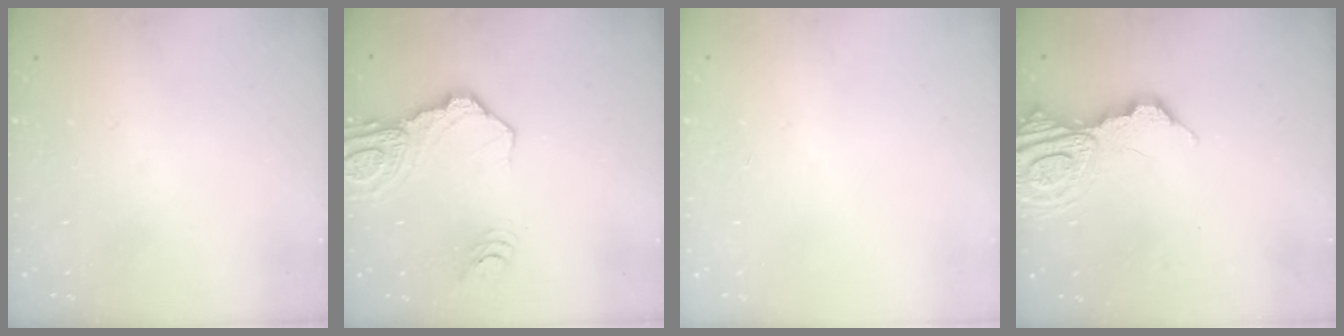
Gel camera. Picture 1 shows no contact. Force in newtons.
{"total": 13.5, "press": 13.4, "slide": 1.4}
{"total": 0.0}
{"total": 15.3, "press": 15.2, "slide": 1.6}